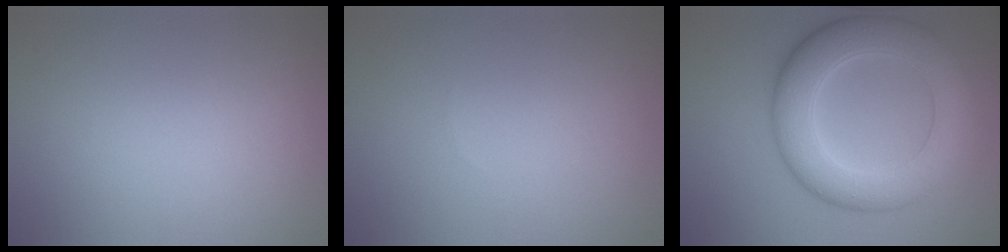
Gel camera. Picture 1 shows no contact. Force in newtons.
{"total": 0.0}
{"total": 7.9, "press": 7.9, "slide": 0.2}